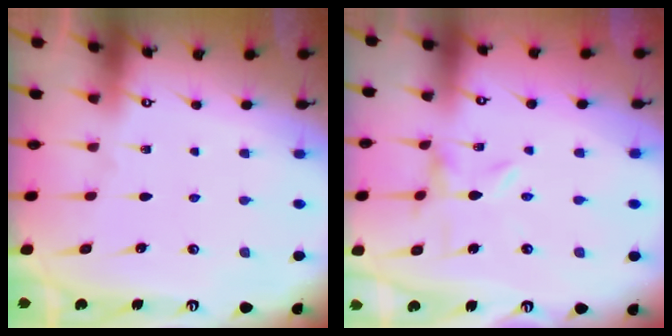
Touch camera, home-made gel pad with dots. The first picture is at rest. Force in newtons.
{"total": 0.0}